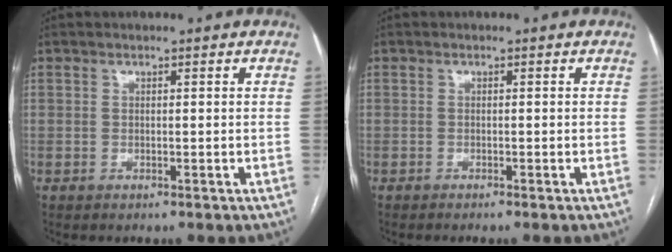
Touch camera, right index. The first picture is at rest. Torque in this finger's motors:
{"motor_torque": [-0.06, 0.12, 0.06, 0.01]}